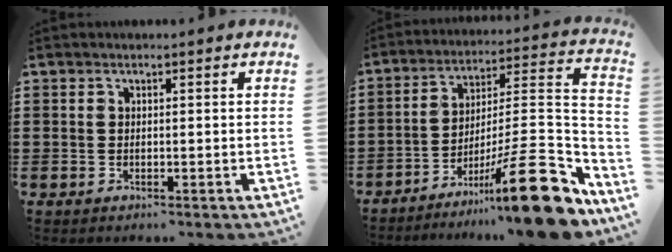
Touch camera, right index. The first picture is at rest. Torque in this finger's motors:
{"motor_torque": [1.01, -0.86, 0.13, -0.01]}